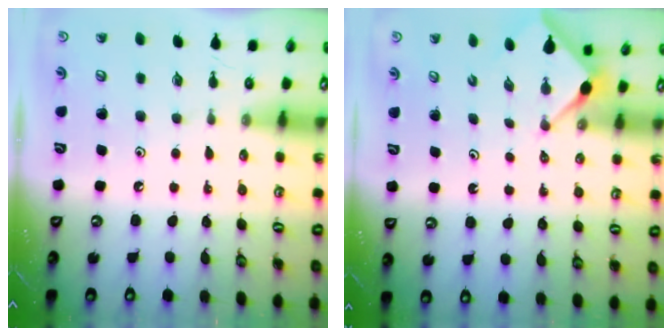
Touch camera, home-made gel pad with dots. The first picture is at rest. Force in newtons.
{"total": 3.0, "press": 3.0, "slide": 0.5}